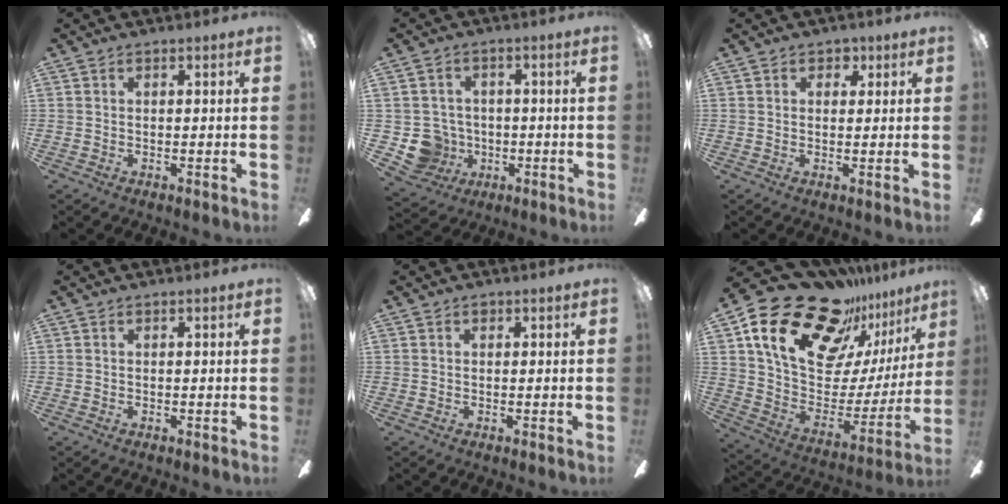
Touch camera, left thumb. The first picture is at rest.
{"total": 8.0, "force": [-1.3, 7.7, 1.5], "torque": [-0.061, 0.008, -0.017]}
{"total": 2.5, "force": [1.4, 1.9, 0.9], "torque": [0.003, -0.002, 0.020]}
{"total": 0.0}
{"total": 0.5, "force": [0.2, 0.4, 0.2], "torque": [-0.005, 0.004, 0.004]}
{"total": 27.9, "force": [18.1, 15.3, 14.8], "torque": [-0.251, -0.106, 0.341]}